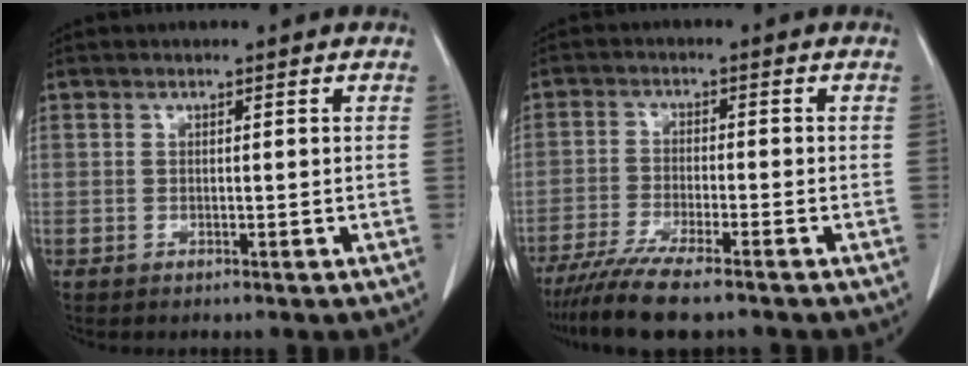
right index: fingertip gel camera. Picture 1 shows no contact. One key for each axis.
{"total": 9.2, "fx": -7.5, "fy": 0.6, "fz": 5.2, "tx": -0.086, "ty": -0.025, "tz": -0.126}